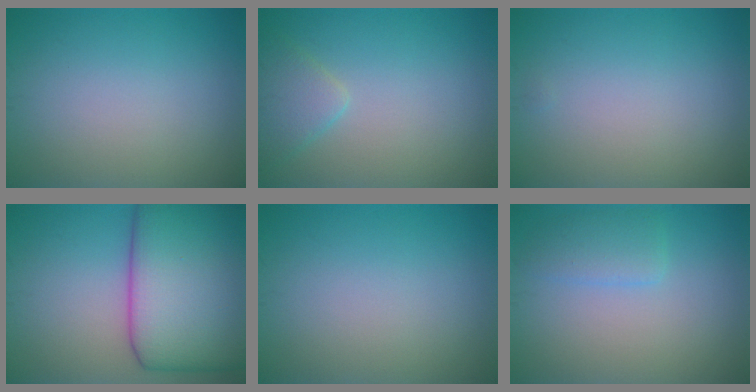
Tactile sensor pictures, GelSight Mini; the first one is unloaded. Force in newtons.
{"total": 2.4, "press": 2.4, "slide": 0.2}
{"total": 0.0}
{"total": 14.6, "press": 14.6, "slide": 0.3}
{"total": 0.0}
{"total": 2.1, "press": 2.1, "slide": 0.2}